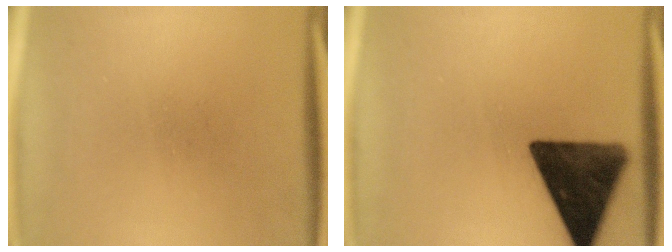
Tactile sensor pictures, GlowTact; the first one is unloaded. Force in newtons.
{"total": 14.9}